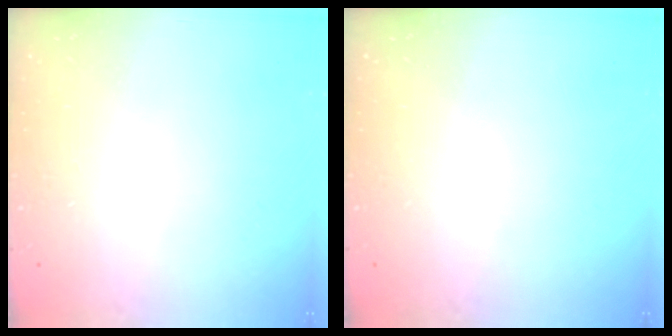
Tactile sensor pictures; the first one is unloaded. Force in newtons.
{"total": 0.0}